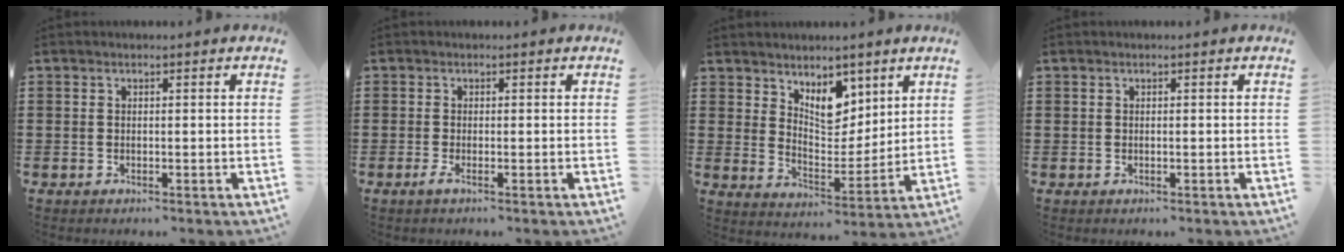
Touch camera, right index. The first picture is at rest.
{"total": 1.2, "force": [-0.5, 0.1, 1.1], "torque": [-0.034, -0.010, -0.013]}
{"total": 6.9, "force": [4.9, 3.8, 3.0], "torque": [-0.055, -0.019, 0.087]}
{"total": 0.0}